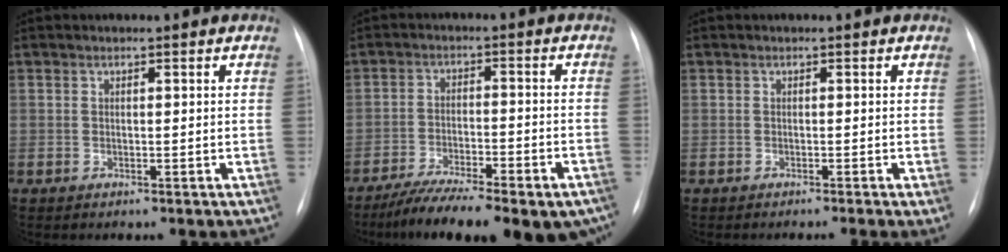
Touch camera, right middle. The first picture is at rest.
{"total": 19.2, "force": [-14.6, 5.1, 11.4], "torque": [-0.143, -0.007, -0.211]}
{"total": 2.4, "force": [-1.6, -0.4, 1.7], "torque": [-0.014, -0.002, -0.022]}